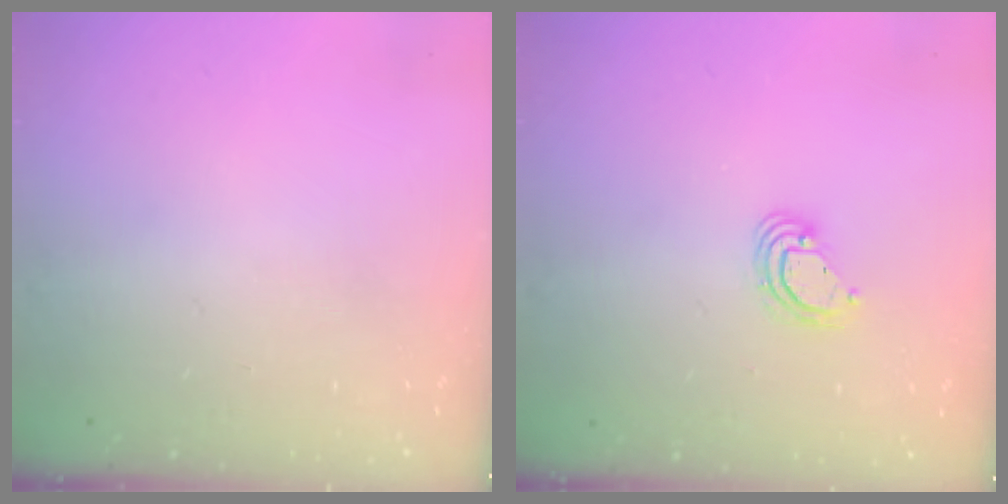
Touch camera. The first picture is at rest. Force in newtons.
{"total": 4.6, "press": 4.6, "slide": 0.2}